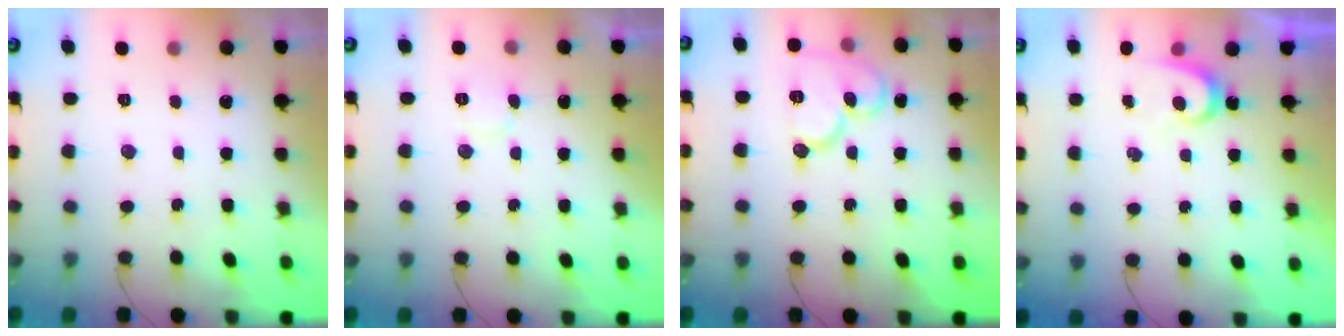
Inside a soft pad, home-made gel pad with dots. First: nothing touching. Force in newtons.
{"total": 5.3, "press": 5.3, "slide": 0.5}
{"total": 12.3, "press": 12.2, "slide": 1.4}
{"total": 3.1, "press": 3.1, "slide": 0.3}